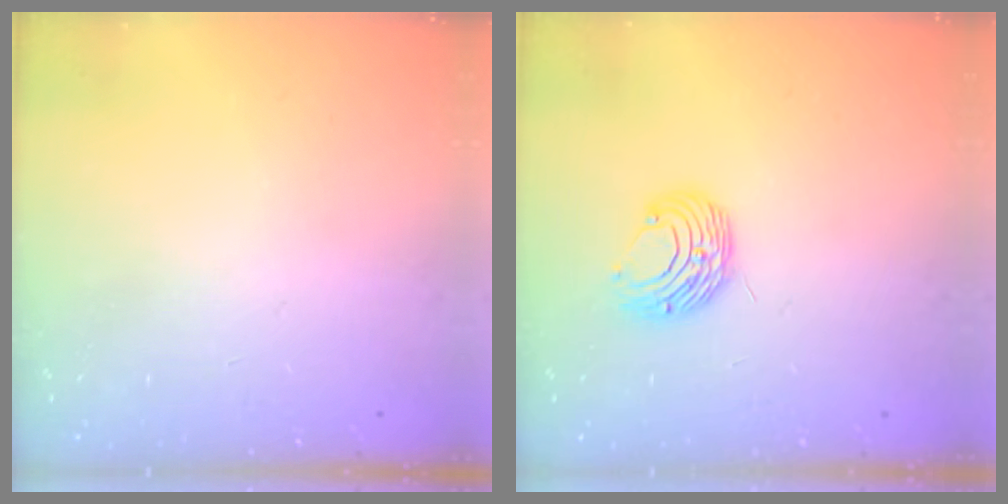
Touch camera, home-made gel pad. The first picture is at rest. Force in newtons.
{"total": 8.5, "press": 8.5, "slide": 0.6}